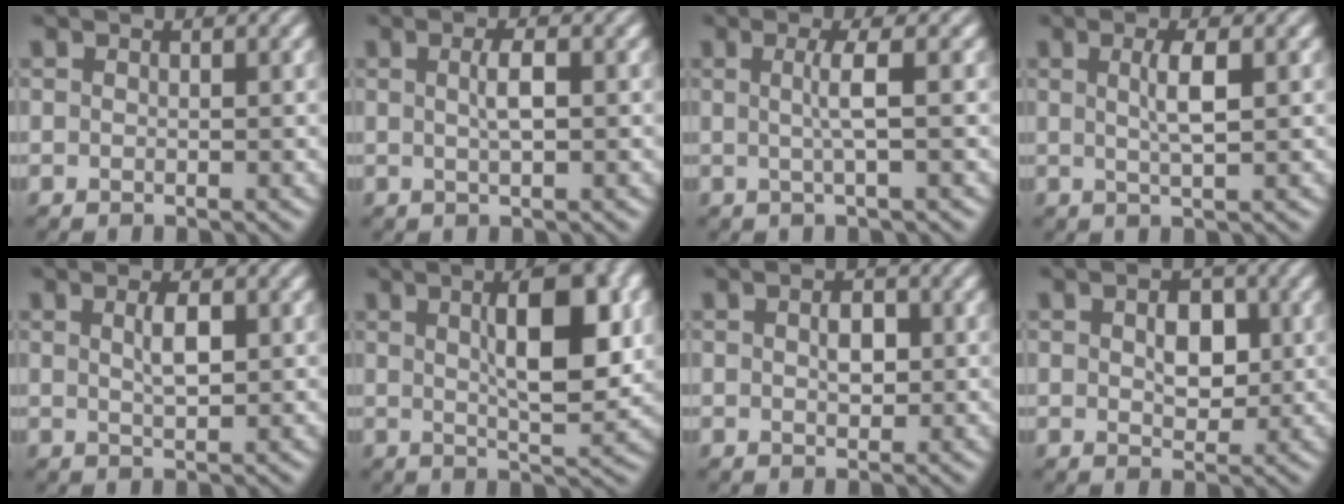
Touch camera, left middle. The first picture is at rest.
{"total": 1.9, "force": [0.3, 0.3, 1.9], "torque": [-0.037, 0.006, 0.004]}
{"total": 2.5, "force": [0.1, 0.4, 2.5], "torque": [-0.049, 0.002, -0.002]}
{"total": 2.7, "force": [0.6, 0.6, 2.6], "torque": [-0.044, 0.004, 0.008]}
{"total": 2.1, "force": [0.7, 0.6, 2.0], "torque": [-0.037, 0.002, 0.012]}
{"total": 8.0, "force": [2.0, 2.2, 7.4], "torque": [-0.098, 0.008, 0.030]}
{"total": 1.9, "force": [0.2, 1.1, 1.6], "torque": [-0.028, 0.002, 0.004]}
{"total": 3.4, "force": [0.5, 2.1, 2.5], "torque": [-0.041, 0.001, 0.009]}